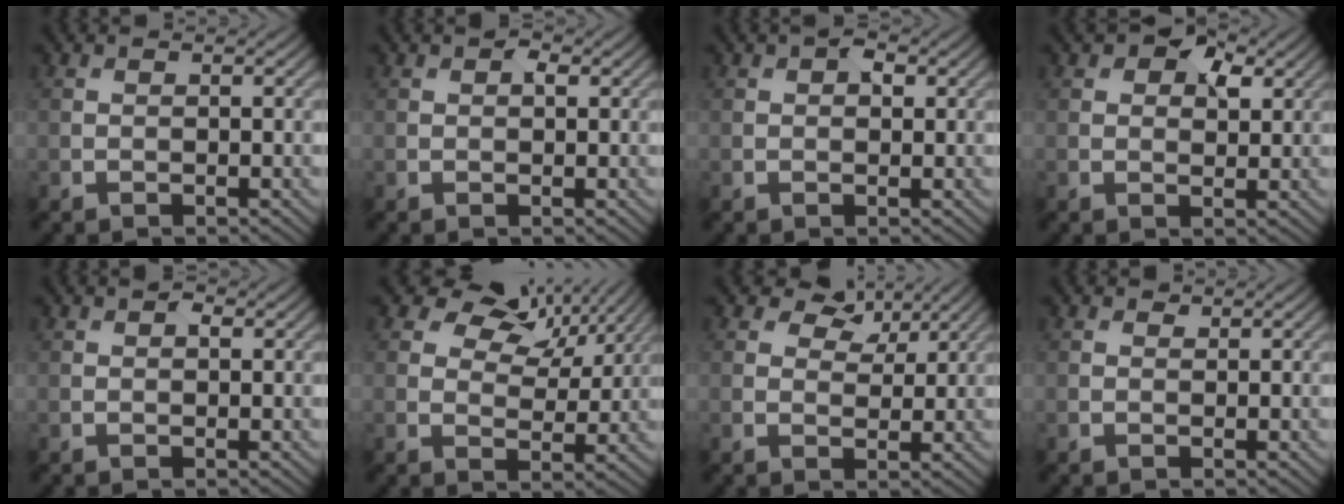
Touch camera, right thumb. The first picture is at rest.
{"total": 1.5, "force": [0.7, 0.8, 1.1], "torque": [-0.016, 0.002, 0.010]}
{"total": 2.0, "force": [0.8, 1.1, 1.4], "torque": [-0.018, 0.003, 0.010]}
{"total": 5.6, "force": [2.9, 3.2, 3.6], "torque": [-0.047, 0.004, 0.043]}
{"total": 1.2, "force": [0.6, 0.7, 0.9], "torque": [-0.013, 0.001, 0.009]}
{"total": 9.2, "force": [5.5, 5.4, 5.0], "torque": [-0.089, 0.002, 0.085]}
{"total": 5.1, "force": [3.3, 2.8, 2.5], "torque": [-0.036, -0.003, 0.052]}
{"total": 0.7, "force": [0.5, 0.4, 0.2], "torque": [0.000, -0.002, 0.009]}